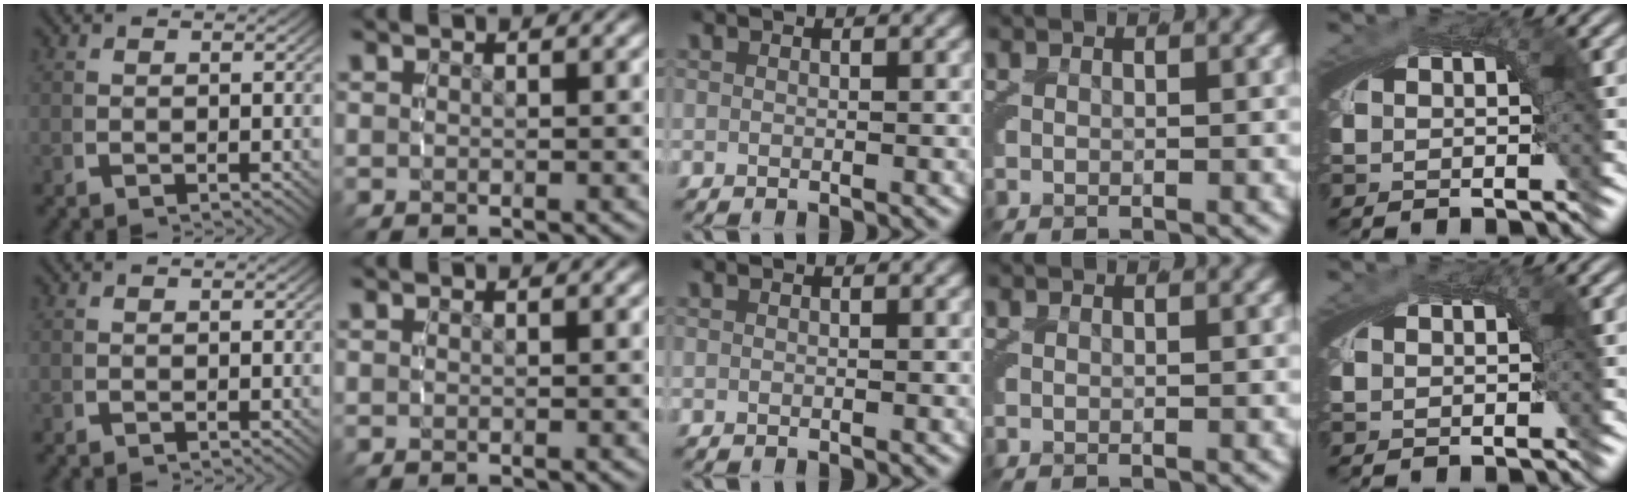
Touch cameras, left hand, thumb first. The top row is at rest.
{}